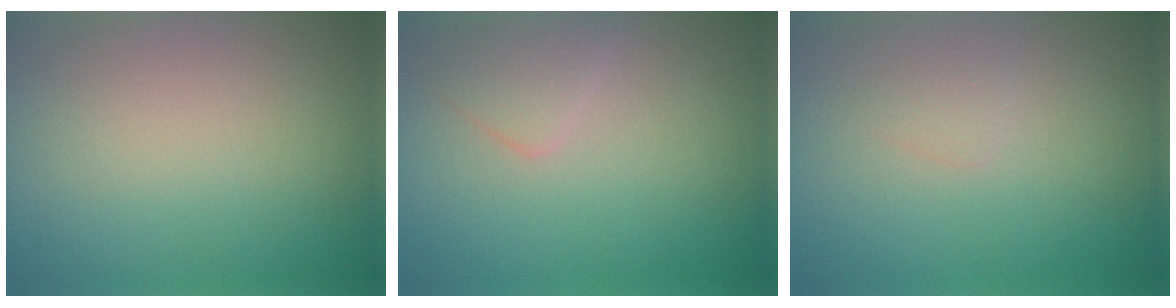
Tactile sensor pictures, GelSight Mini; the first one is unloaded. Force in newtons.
{"total": 1.9, "press": 1.9, "slide": 0.0}
{"total": 0.7, "press": 0.7, "slide": 0.0}